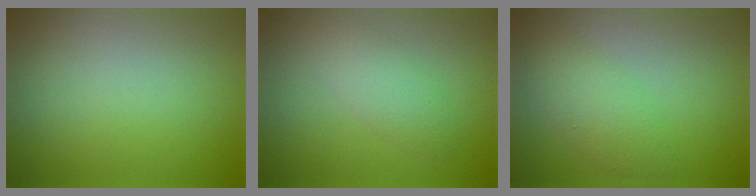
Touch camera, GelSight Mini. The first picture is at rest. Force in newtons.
{"total": 2.5, "press": 2.5, "slide": 0.2}
{"total": 1.9, "press": 1.9, "slide": 0.2}